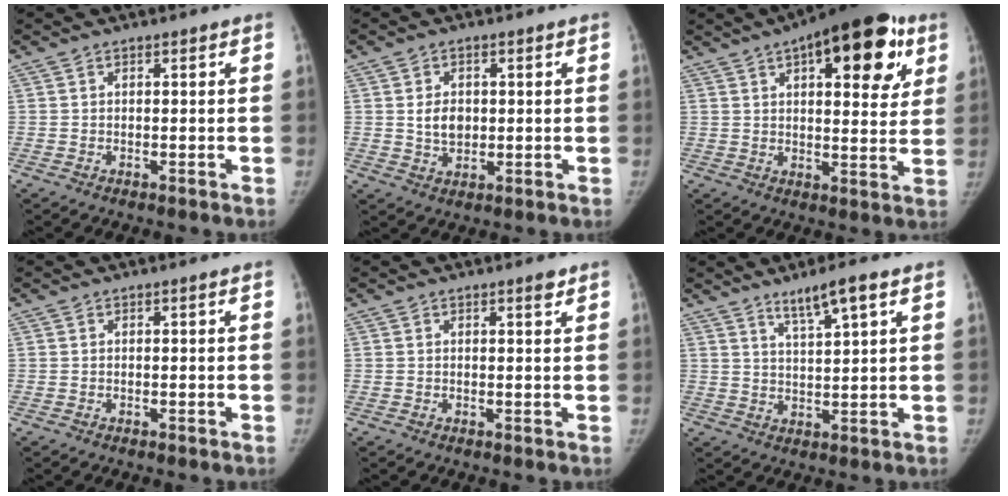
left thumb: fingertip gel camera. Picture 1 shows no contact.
{"total": 4.9, "force": [0.6, 3.7, 3.2], "torque": [-0.038, -0.006, 0.015]}
{"total": 21.1, "force": [9.6, 8.8, 16.6], "torque": [-0.195, -0.007, 0.129]}
{"total": 0.0}
{"total": 1.3, "force": [1.0, 0.4, 0.8], "torque": [-0.008, -0.006, 0.013]}
{"total": 6.2, "force": [4.0, 0.6, 4.7], "torque": [-0.082, -0.021, 0.074]}